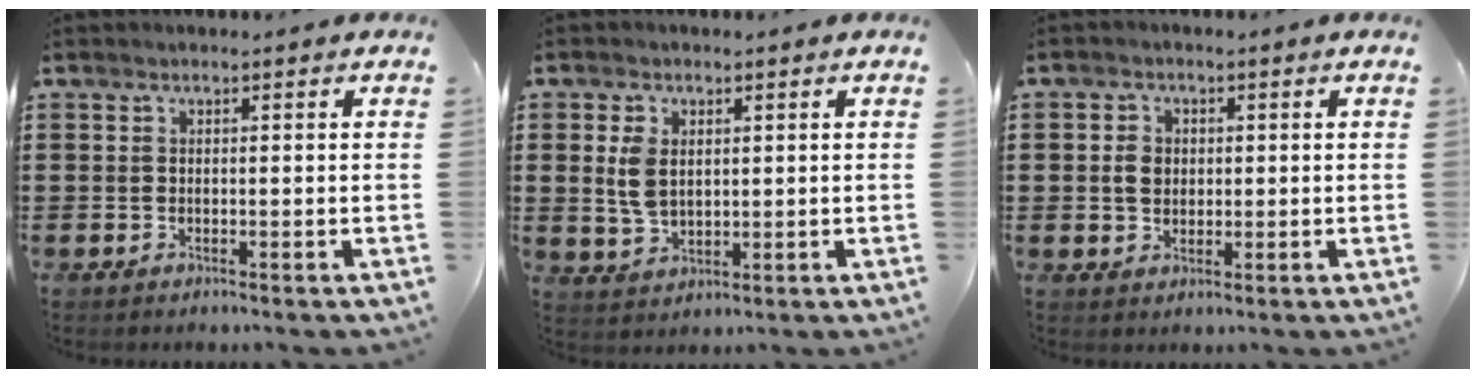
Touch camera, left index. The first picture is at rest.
{"total": 4.8, "force": [1.2, 3.2, 3.4], "torque": [-0.090, 0.005, 0.016]}
{"total": 2.9, "force": [0.2, 2.5, 1.5], "torque": [-0.036, 0.009, 0.001]}